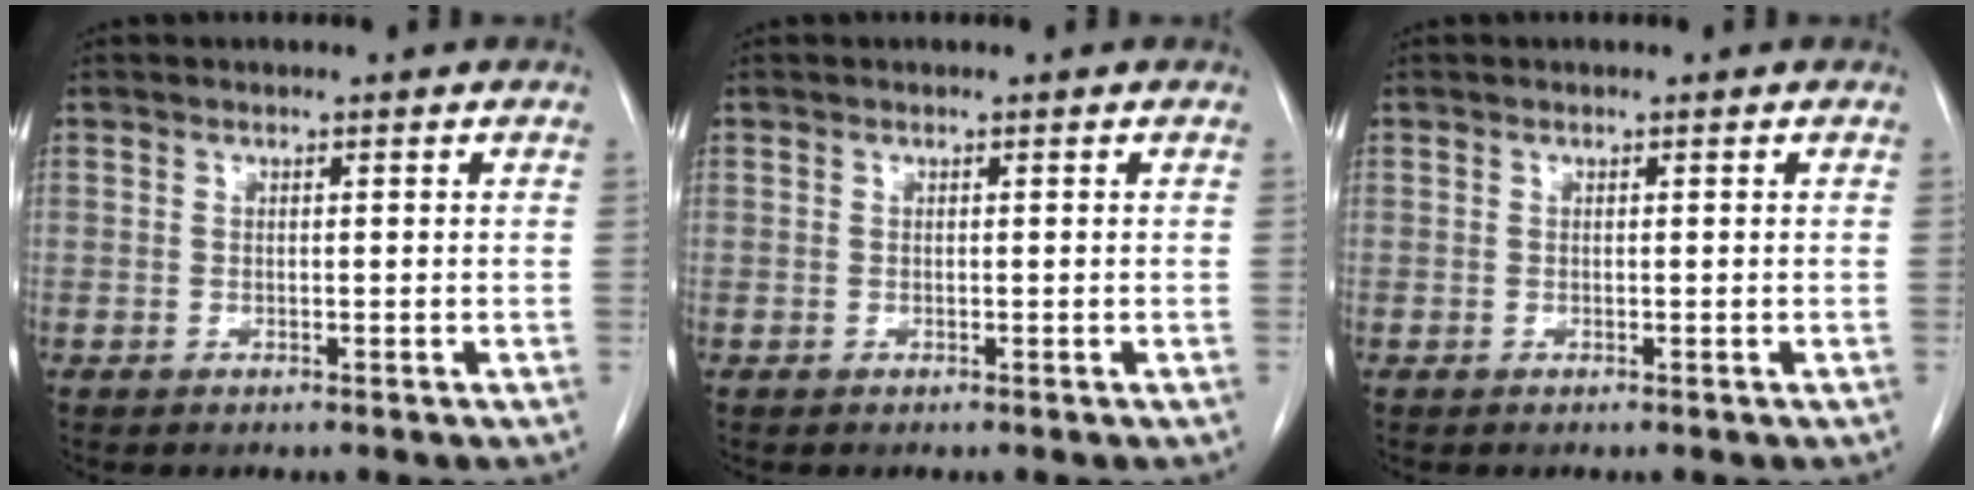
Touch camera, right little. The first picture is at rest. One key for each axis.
{"total": 0.0}
{"total": 0.0}